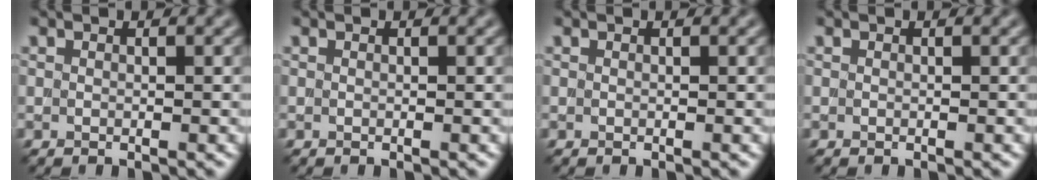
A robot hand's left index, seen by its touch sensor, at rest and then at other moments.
{"total": 0.0}
{"total": 0.0}
{"total": 0.0}